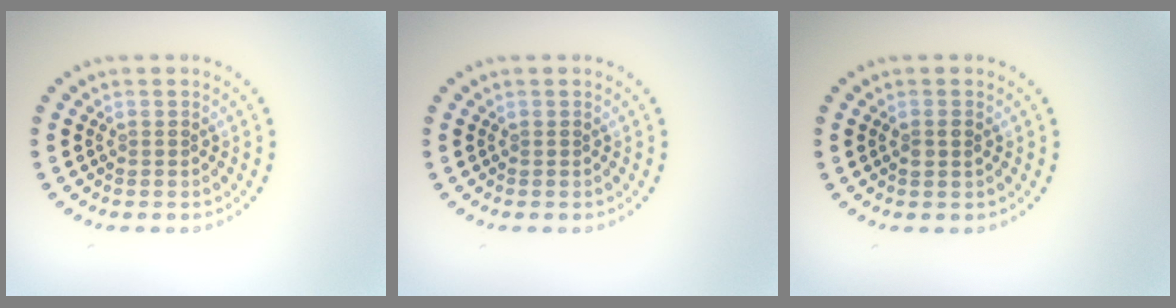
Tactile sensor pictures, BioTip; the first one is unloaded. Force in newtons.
{"total": 0.0}
{"total": 1.1, "press": 1.0, "slide": 0.3}